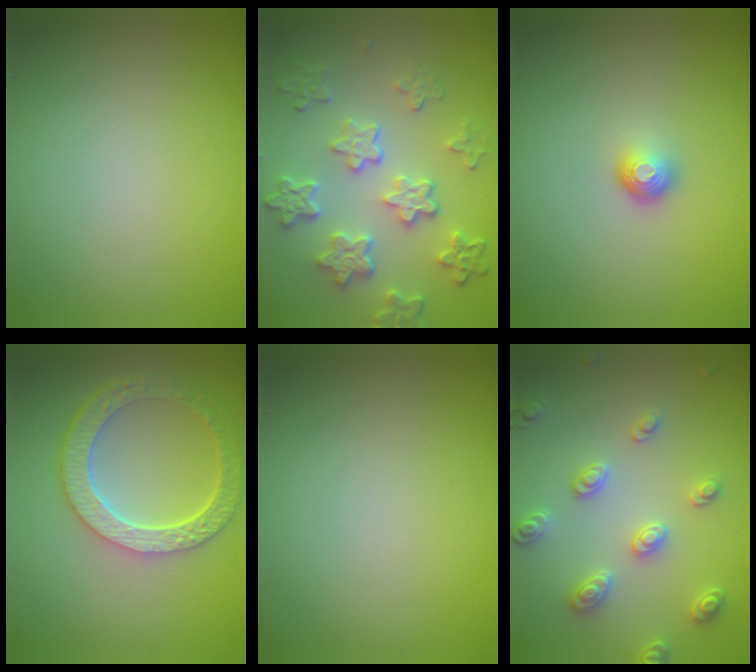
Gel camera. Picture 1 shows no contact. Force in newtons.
{"total": 5.9, "press": 4.5, "slide": 3.8}
{"total": 1.8, "press": 1.1, "slide": 1.5}
{"total": 6.0, "press": 4.6, "slide": 3.9}
{"total": 0.0}
{"total": 3.2, "press": 3.0, "slide": 0.9}